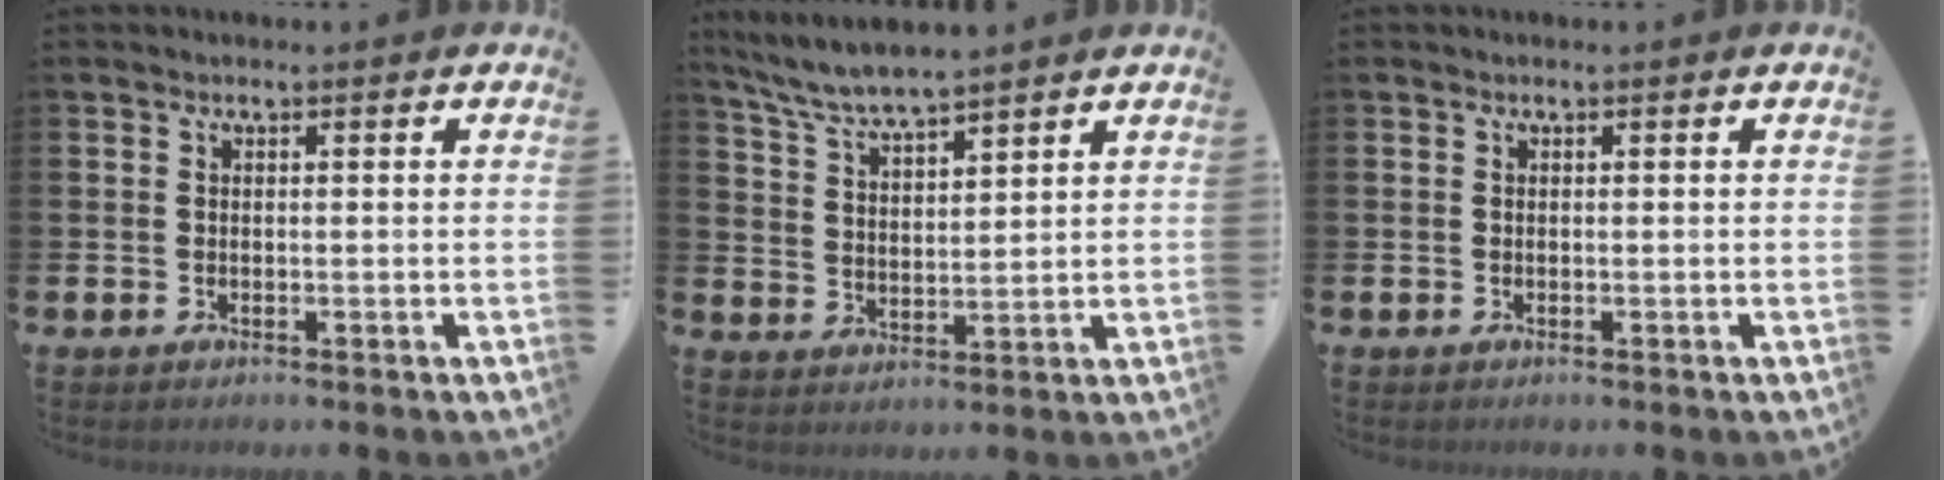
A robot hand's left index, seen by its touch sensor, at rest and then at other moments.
{"total": 5.7, "force": [5.5, 0.1, 1.2], "torque": [-0.051, -0.028, 0.099]}
{"total": 0.0}